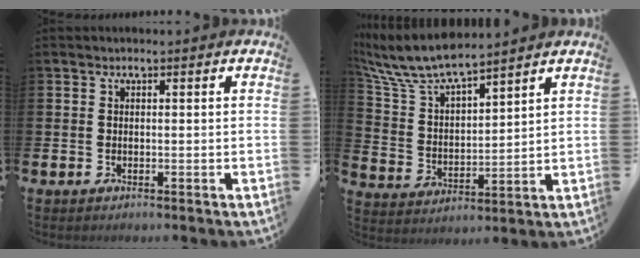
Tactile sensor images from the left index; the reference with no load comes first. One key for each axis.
{"total": 8.0, "fx": 7.5, "fy": 1.5, "fz": 2.5, "tx": -0.081, "ty": -0.042, "tz": 0.131}